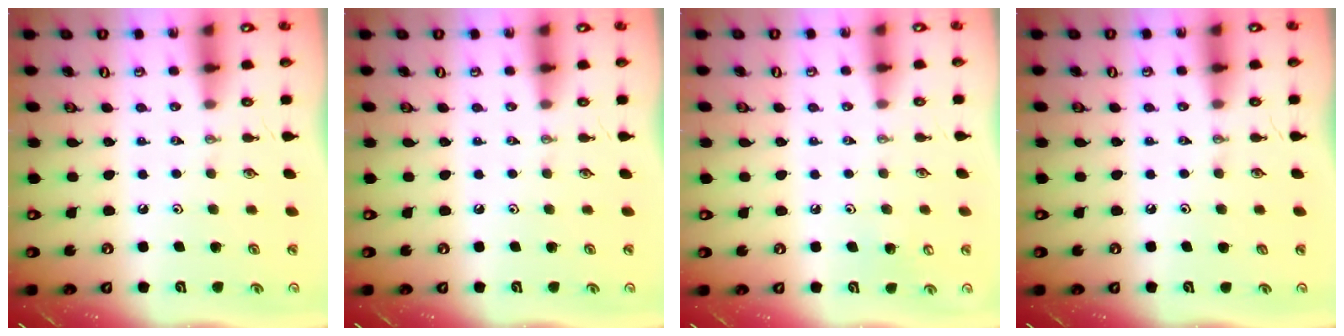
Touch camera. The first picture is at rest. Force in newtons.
{"total": 0.0}
{"total": 4.4, "press": 4.3, "slide": 1.1}
{"total": 1.4, "press": 0.2, "slide": 1.4}